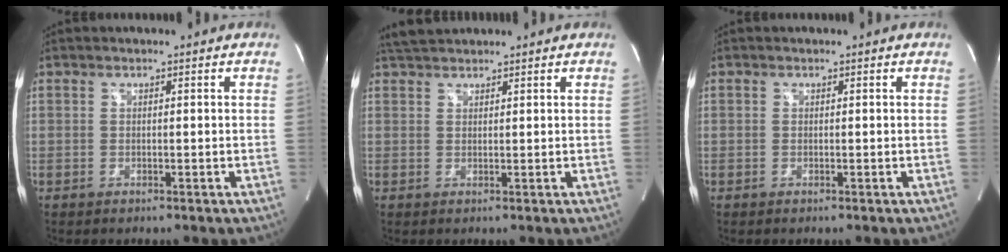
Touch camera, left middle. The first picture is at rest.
{"total": 3.3, "force": [3.1, 0.6, 1.0], "torque": [-0.024, 0.024, 0.059]}
{"total": 0.0}